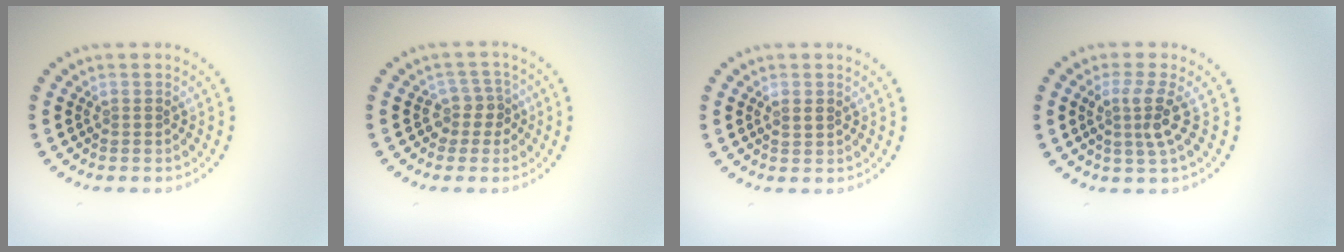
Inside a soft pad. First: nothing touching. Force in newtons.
{"total": 2.2, "press": 1.7, "slide": 1.4}
{"total": 0.6, "press": 0.6, "slide": 0.2}
{"total": 2.7, "press": 2.0, "slide": 1.8}